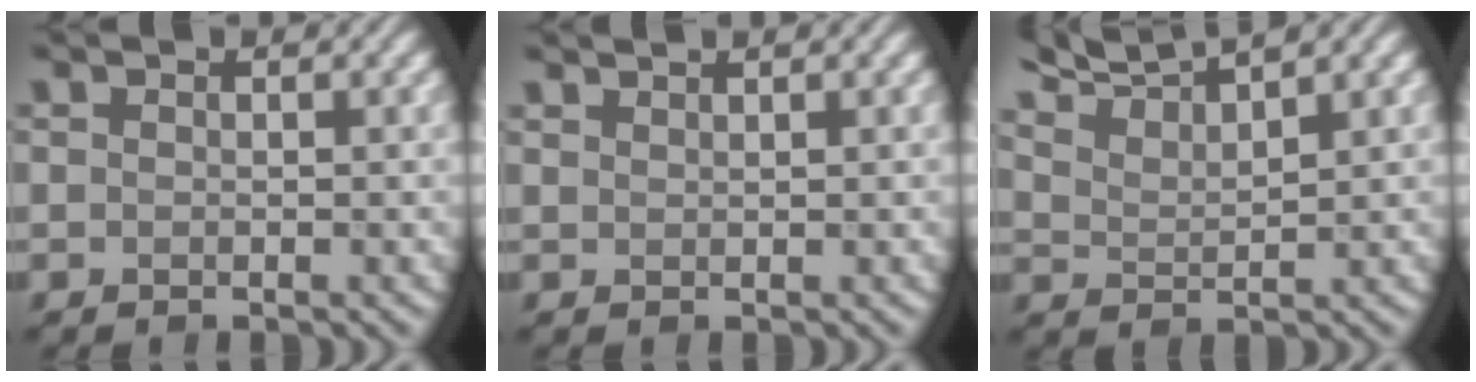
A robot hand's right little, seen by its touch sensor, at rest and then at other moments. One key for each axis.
{"total": 1.0, "fx": 0.9, "fy": 0.1, "fz": 0.3, "tx": -0.002, "ty": 0.001, "tz": 0.013}
{"total": 5.7, "fx": 5.2, "fy": 0.8, "fz": 2.2, "tx": -0.054, "ty": 0.019, "tz": 0.091}